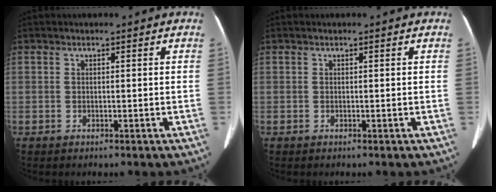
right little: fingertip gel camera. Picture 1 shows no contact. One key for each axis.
{"total": 0.0}